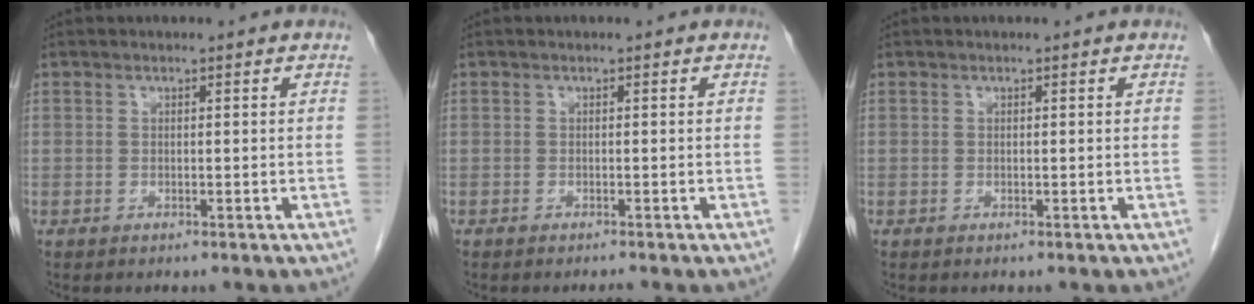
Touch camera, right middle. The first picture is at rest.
{"total": 0.6, "force": [-0.5, -0.2, 0.1], "torque": [-0.005, -0.002, -0.008]}
{"total": 0.0}